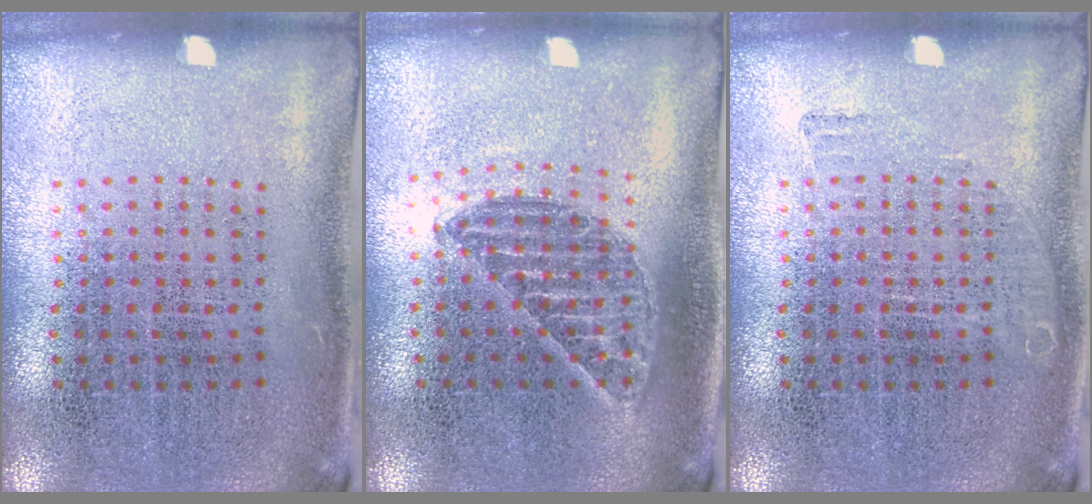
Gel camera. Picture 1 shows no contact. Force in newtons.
{"total": 1.2, "press": 1.1, "slide": 0.5}
{"total": 0.7, "press": 0.7, "slide": 0.2}